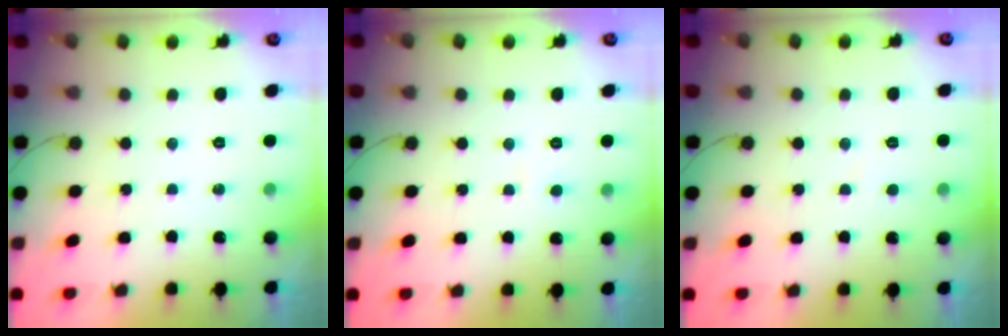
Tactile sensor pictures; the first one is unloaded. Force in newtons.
{"total": 1.8, "press": 1.8, "slide": 0.2}
{"total": 1.7, "press": 1.7, "slide": 0.2}